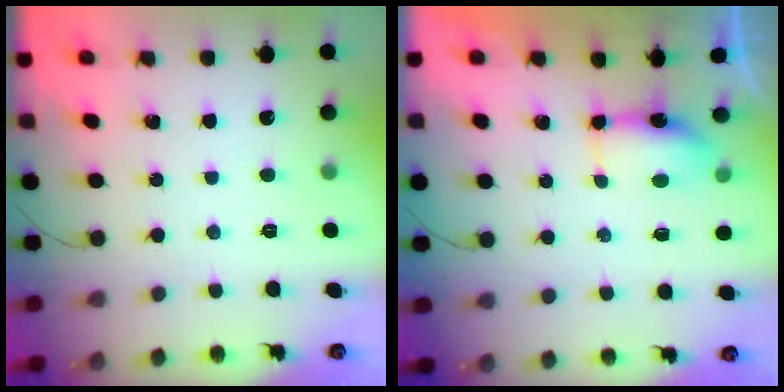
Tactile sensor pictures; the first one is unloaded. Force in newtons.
{"total": 12.4, "press": 6.7, "slide": 10.4}